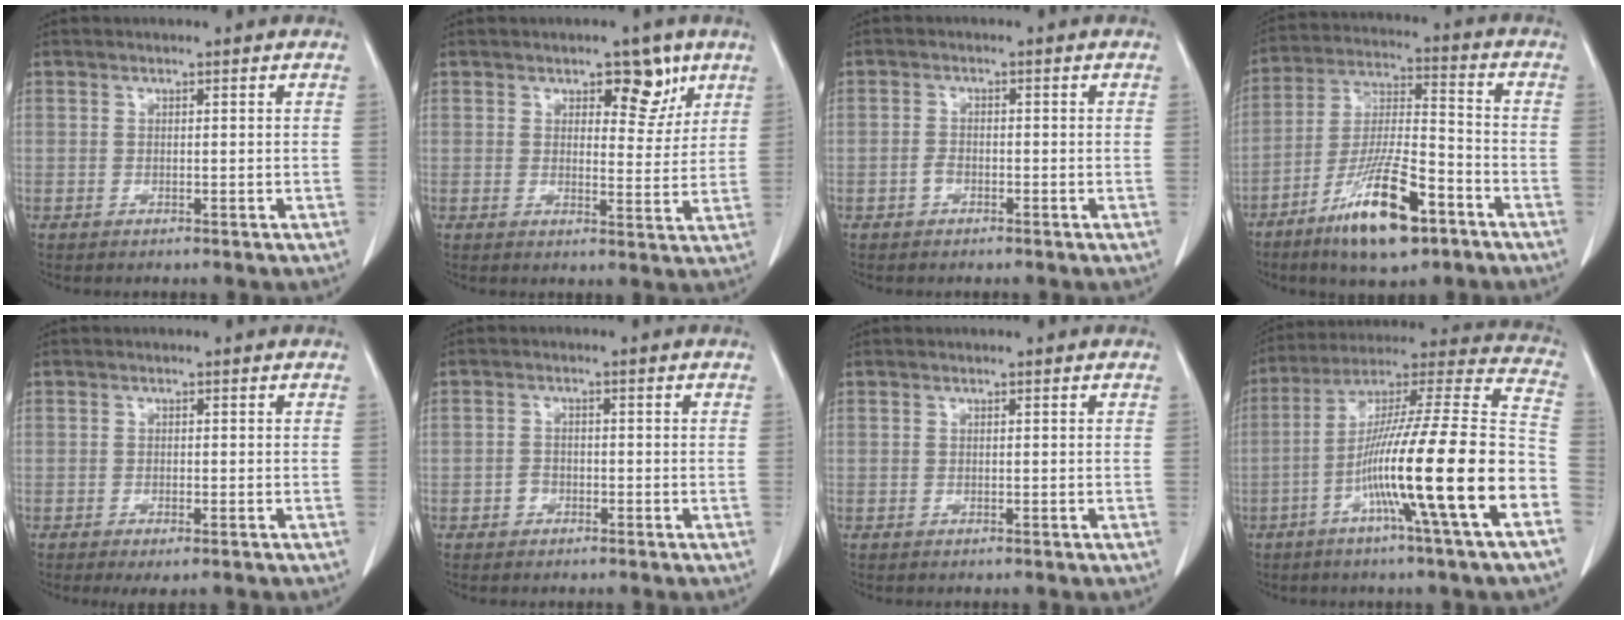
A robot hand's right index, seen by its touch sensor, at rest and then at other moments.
{"total": 5.7, "force": [3.4, 2.9, 3.5], "torque": [-0.033, -0.001, 0.046]}
{"total": 1.4, "force": [-0.8, 0.9, 0.8], "torque": [-0.012, 0.005, -0.015]}
{"total": 14.9, "force": [-8.6, 3.3, 11.7], "torque": [-0.222, -0.016, -0.151]}
{"total": 2.3, "force": [-1.4, 0.6, 1.8], "torque": [-0.027, -0.004, -0.018]}
{"total": 1.6, "force": [-0.9, 1.2, 0.5], "torque": [-0.007, 0.006, -0.017]}
{"total": 0.0}
{"total": 23.2, "force": [-8.2, -0.6, 21.6], "torque": [-0.329, -0.012, -0.151]}